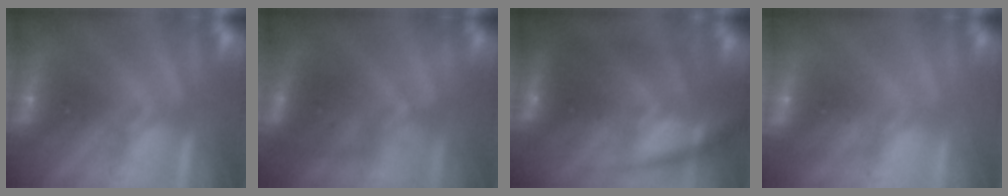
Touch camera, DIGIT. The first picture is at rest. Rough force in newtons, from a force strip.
{"total": 3.5}
{"total": 7.1}
{"total": 5.0}